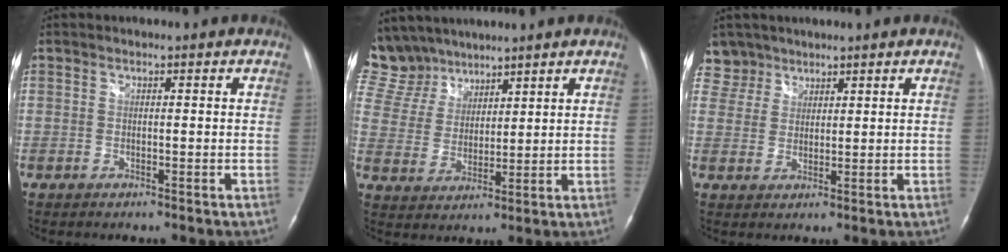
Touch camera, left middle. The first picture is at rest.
{"total": 11.6, "force": [10.0, 5.8, 1.4], "torque": [-0.054, 0.023, 0.212]}
{"total": 4.4, "force": [3.5, 2.6, -0.8], "torque": [0.024, 0.007, 0.068]}